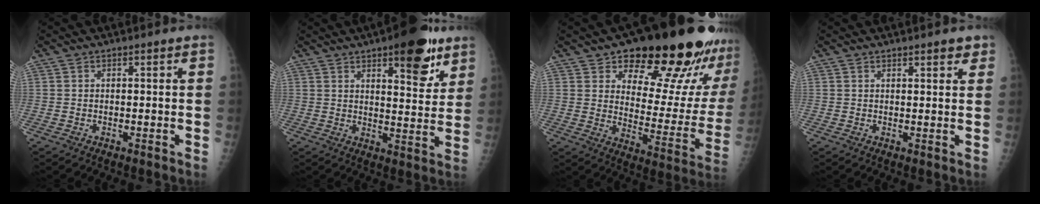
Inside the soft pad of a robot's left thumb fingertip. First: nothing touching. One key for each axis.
{"total": 13.2, "fx": 7.9, "fy": 4.8, "fz": 9.5, "tx": -0.091, "ty": -0.040, "tz": 0.107}
{"total": 24.1, "fx": 17.1, "fy": 8.4, "fz": 14.8, "tx": -0.154, "ty": -0.100, "tz": 0.231}
{"total": 2.6, "fx": 2.0, "fy": 0.8, "fz": 1.5, "tx": -0.007, "ty": -0.009, "tz": 0.023}